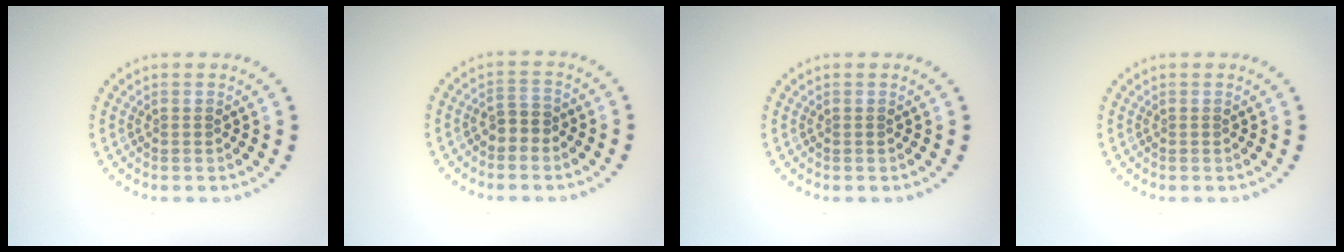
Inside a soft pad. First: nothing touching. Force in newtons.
{"total": 1.9, "press": 1.8, "slide": 0.7}
{"total": 0.0}
{"total": 0.0}